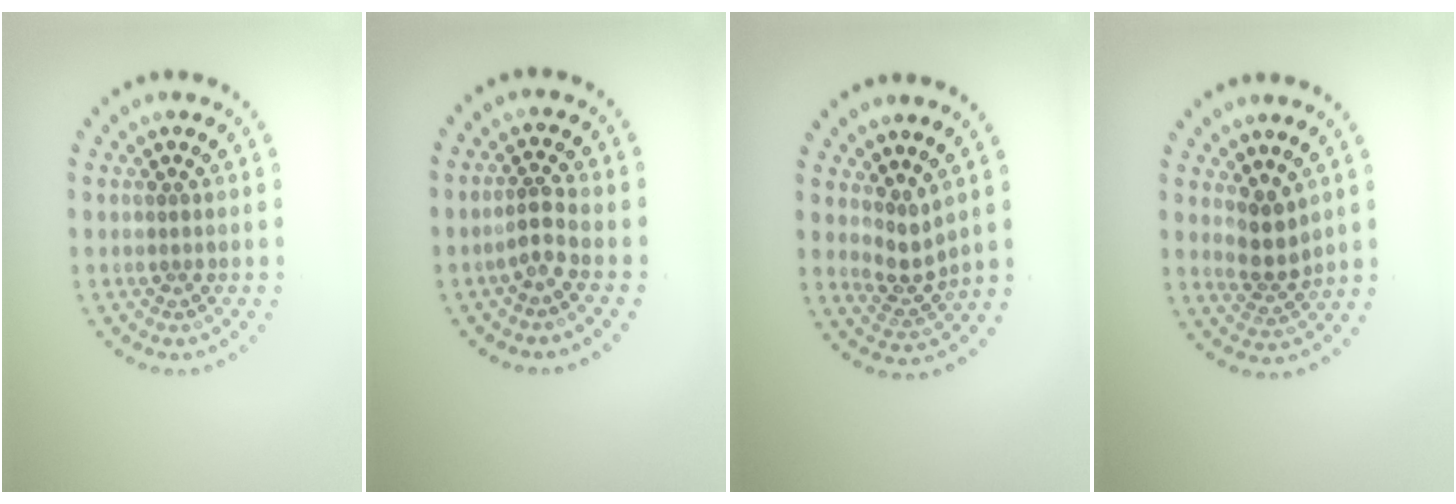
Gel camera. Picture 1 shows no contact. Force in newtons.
{"total": 1.8, "press": 1.3, "slide": 1.3}
{"total": 2.2, "press": 1.6, "slide": 1.6}
{"total": 2.5, "press": 2.0, "slide": 1.6}